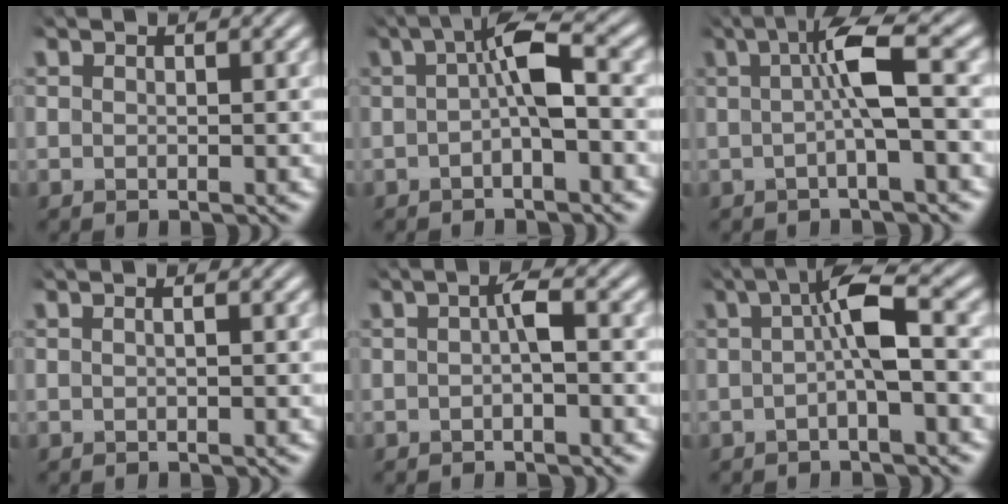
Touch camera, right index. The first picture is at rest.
{"total": 4.2, "force": [0.5, 0.9, 4.1], "torque": [-0.066, 0.009, 0.004]}
{"total": 4.8, "force": [1.1, 0.5, 4.6], "torque": [-0.078, 0.014, 0.013]}
{"total": 0.9, "force": [0.1, 0.4, 0.8], "torque": [-0.012, 0.005, 0.000]}
{"total": 1.4, "force": [0.0, 0.3, 1.3], "torque": [-0.024, 0.001, 0.000]}
{"total": 4.7, "force": [0.9, 0.8, 4.6], "torque": [-0.072, 0.014, 0.007]}